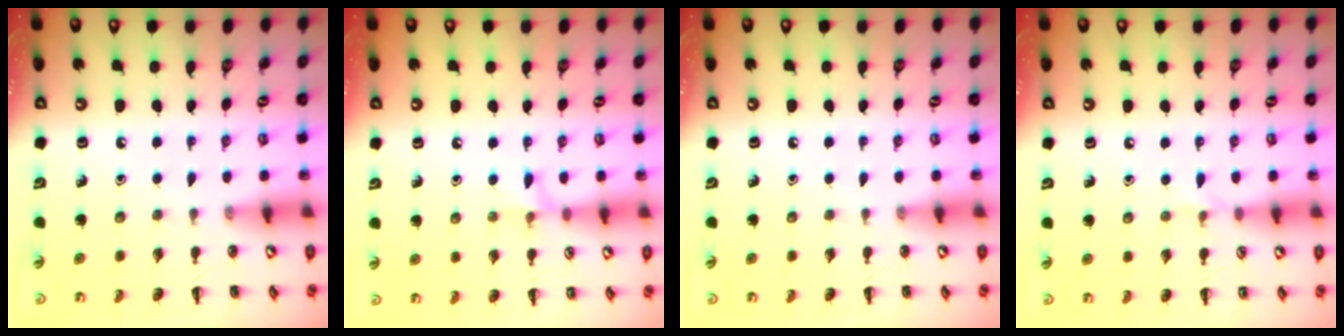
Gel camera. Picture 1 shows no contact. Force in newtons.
{"total": 6.4, "press": 6.1, "slide": 1.9}
{"total": 0.0}
{"total": 3.9, "press": 3.6, "slide": 1.4}